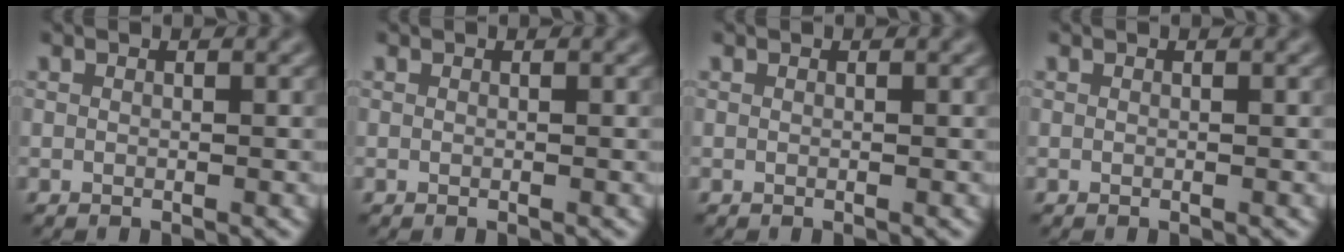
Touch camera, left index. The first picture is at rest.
{"total": 0.0}
{"total": 0.0}
{"total": 0.0}